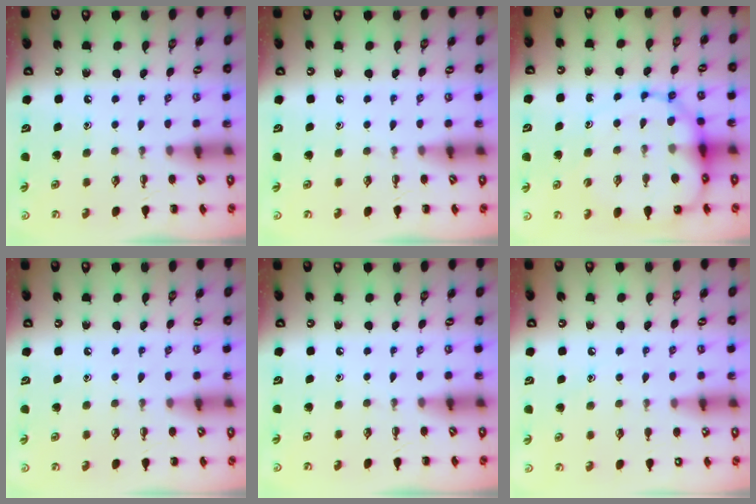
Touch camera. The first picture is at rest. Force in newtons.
{"total": 0.0}
{"total": 13.6, "press": 13.2, "slide": 3.5}
{"total": 5.0, "press": 4.7, "slide": 1.7}
{"total": 0.0}
{"total": 7.1, "press": 6.8, "slide": 1.9}